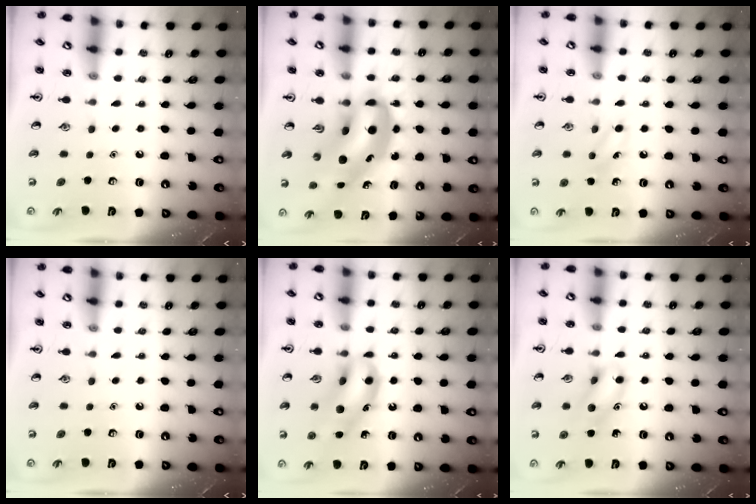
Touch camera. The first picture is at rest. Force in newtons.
{"total": 11.7, "press": 11.1, "slide": 3.6}
{"total": 4.7, "press": 4.5, "slide": 1.5}
{"total": 0.0}
{"total": 14.2, "press": 13.8, "slide": 3.3}
{"total": 9.8, "press": 9.7, "slide": 1.2}